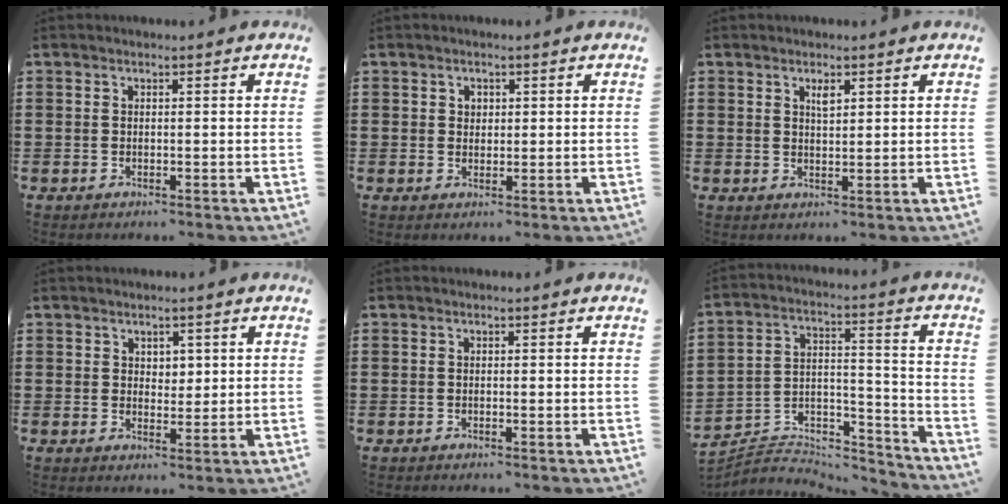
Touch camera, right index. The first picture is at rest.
{"total": 1.3, "force": [0.5, 1.1, 0.5], "torque": [-0.012, 0.006, 0.010]}
{"total": 1.7, "force": [1.0, 0.6, 1.3], "torque": [-0.020, 0.000, 0.015]}
{"total": 2.1, "force": [1.2, 1.6, 0.7], "torque": [-0.018, 0.009, 0.021]}
{"total": 0.0}
{"total": 4.1, "force": [-3.5, 2.0, 0.4], "torque": [-0.016, 0.002, -0.075]}